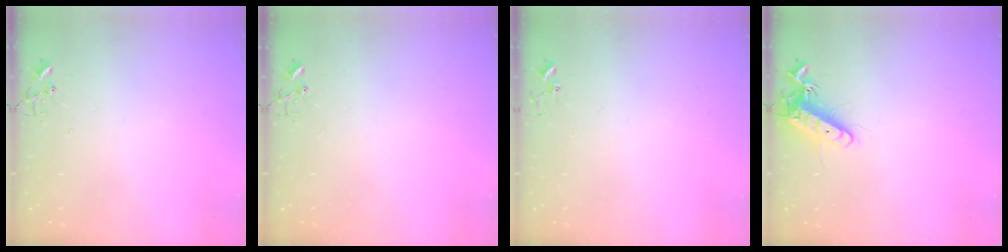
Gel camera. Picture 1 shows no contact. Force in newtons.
{"total": 0.0}
{"total": 3.1, "press": 3.1, "slide": 0.3}
{"total": 12.7, "press": 12.6, "slide": 1.5}